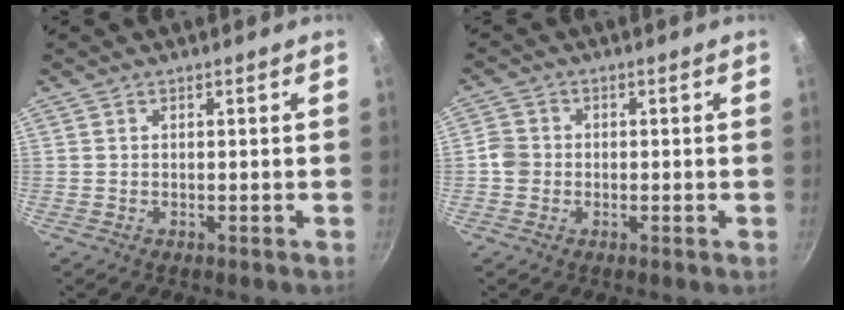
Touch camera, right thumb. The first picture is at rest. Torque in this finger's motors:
{"motor_torque": [-0.20, -0.36, 0.45, -0.02, 0.05]}